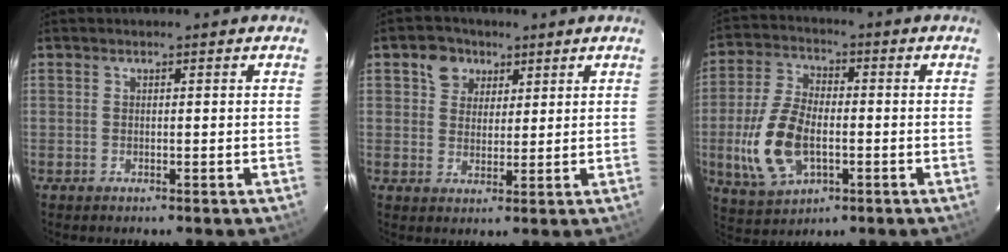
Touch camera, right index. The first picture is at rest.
{"total": 5.3, "force": [2.6, 4.3, 1.4], "torque": [-0.016, 0.015, 0.046]}
{"total": 13.0, "force": [-2.8, 7.2, 10.4], "torque": [-0.232, 0.001, -0.045]}